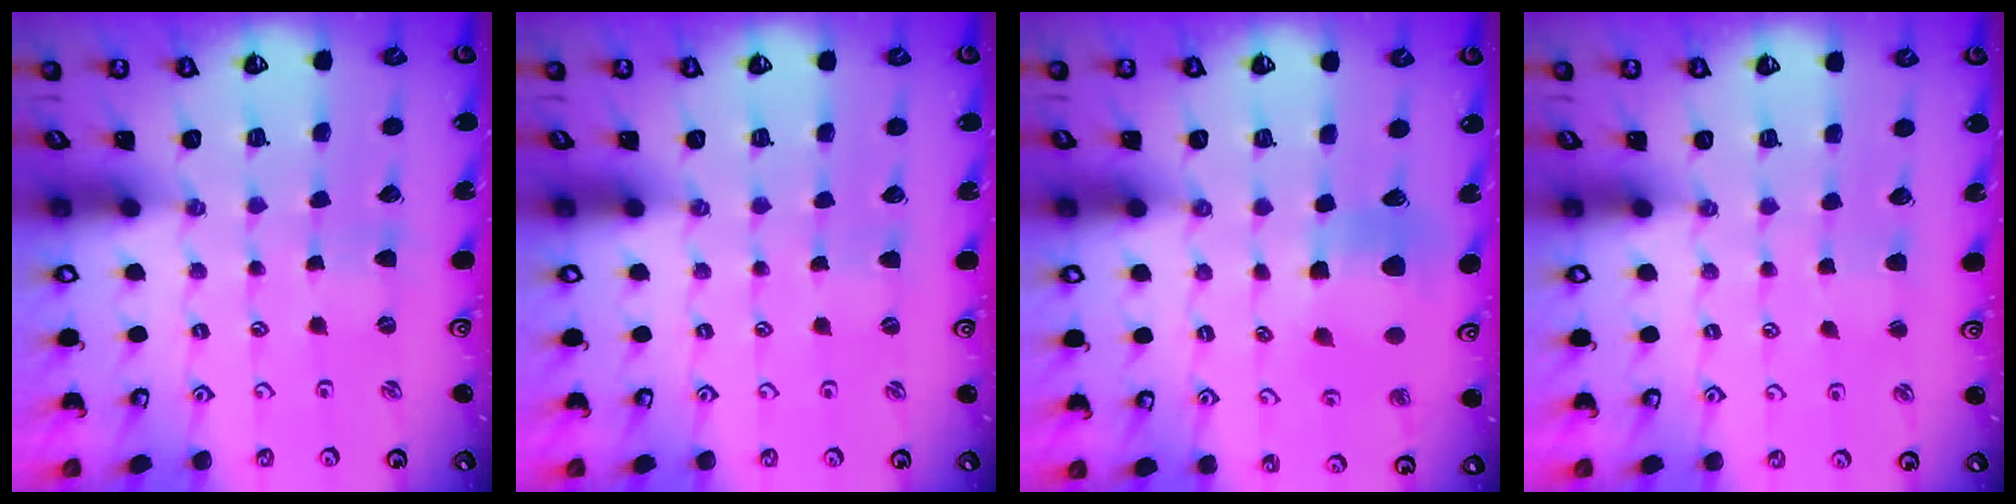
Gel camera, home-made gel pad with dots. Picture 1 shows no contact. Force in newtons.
{"total": 0.0}
{"total": 9.7, "press": 9.6, "slide": 1.5}
{"total": 2.9, "press": 2.9, "slide": 0.3}